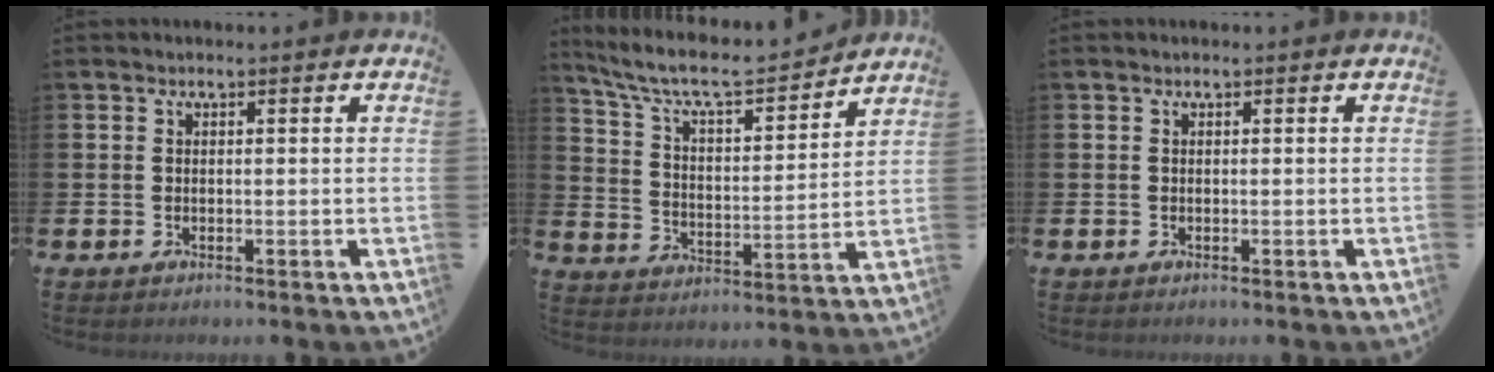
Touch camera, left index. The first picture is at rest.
{"total": 8.4, "force": [7.7, 1.6, 3.1], "torque": [-0.096, -0.052, 0.130]}
{"total": 0.0}